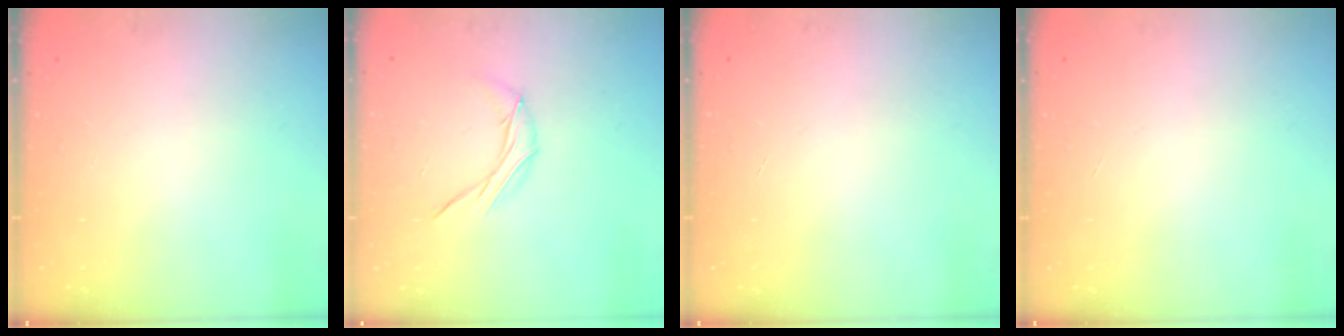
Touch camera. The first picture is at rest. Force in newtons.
{"total": 6.2, "press": 6.1, "slide": 0.4}
{"total": 0.0}
{"total": 0.0}